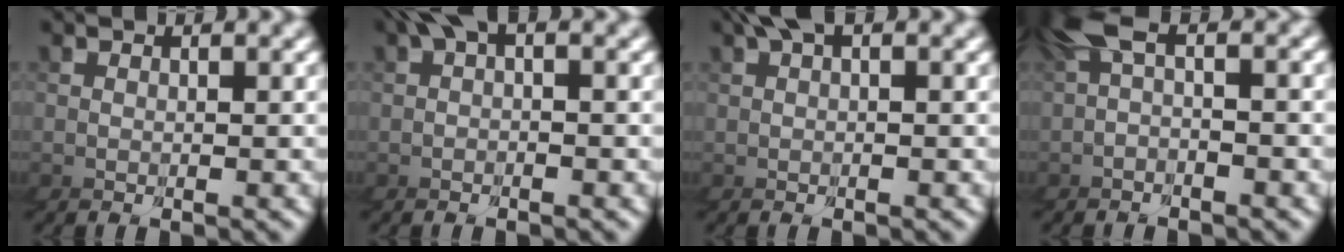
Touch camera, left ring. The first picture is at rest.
{"total": 2.0, "force": [-0.1, 0.6, 1.8], "torque": [-0.057, -0.003, 0.001]}
{"total": 1.6, "force": [0.2, 0.4, 1.5], "torque": [-0.032, 0.005, 0.002]}
{"total": 2.1, "force": [-1.7, -0.3, 1.3], "torque": [-0.065, -0.008, -0.018]}